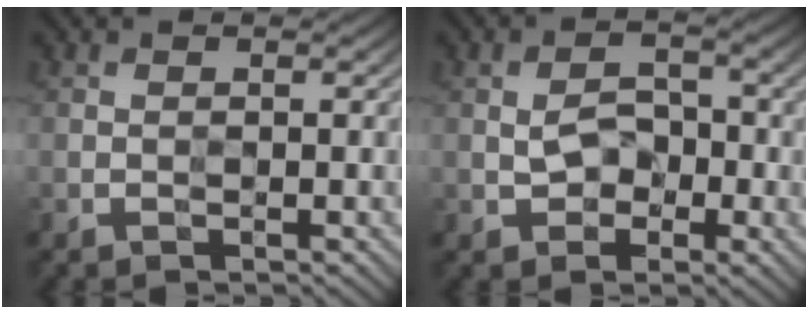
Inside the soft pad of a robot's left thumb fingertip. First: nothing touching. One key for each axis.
{"total": 2.6, "fx": -0.4, "fy": 2.1, "fz": 1.4, "tx": -0.013, "ty": 0.006, "tz": -0.009}